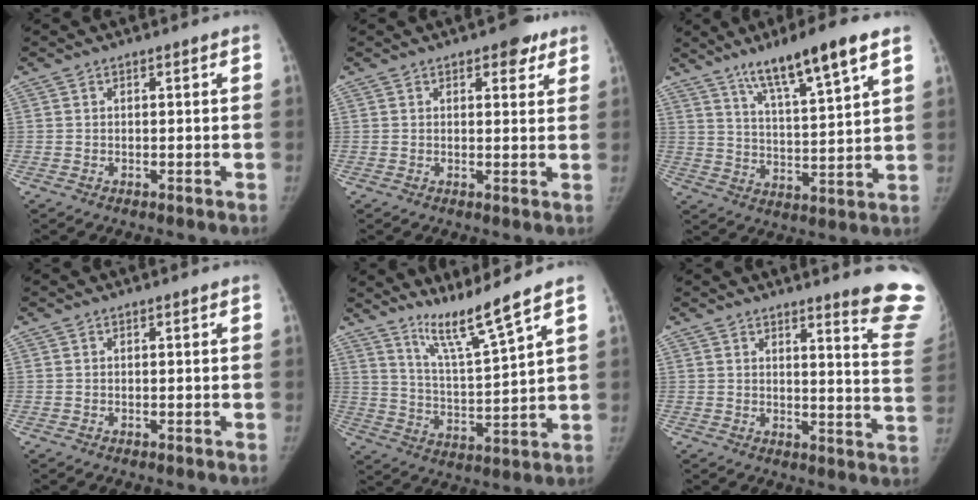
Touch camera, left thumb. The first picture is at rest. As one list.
[{"total": 4.2, "force": [2.6, 2.2, 2.5], "torque": [-0.006, -0.009, 0.031]}, {"total": 14.1, "force": [9.2, 1.8, 10.5], "torque": [-0.171, -0.042, 0.159]}, {"total": 0.0}, {"total": 9.4, "force": [7.4, -1.2, 5.5], "torque": [-0.096, -0.068, 0.145]}, {"total": 12.4, "force": [10.5, 0.1, 6.5], "torque": [-0.054, -0.111, 0.107]}]